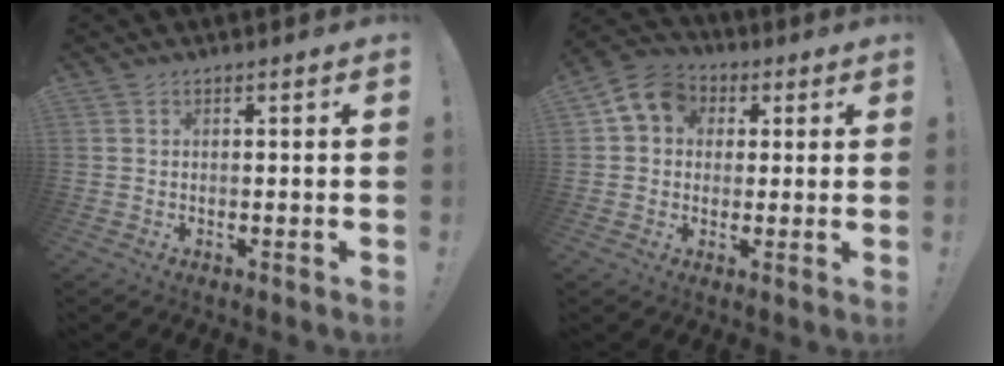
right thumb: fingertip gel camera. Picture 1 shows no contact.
{"total": 9.3, "force": [2.8, 7.7, 4.3], "torque": [-0.064, 0.003, 0.056]}